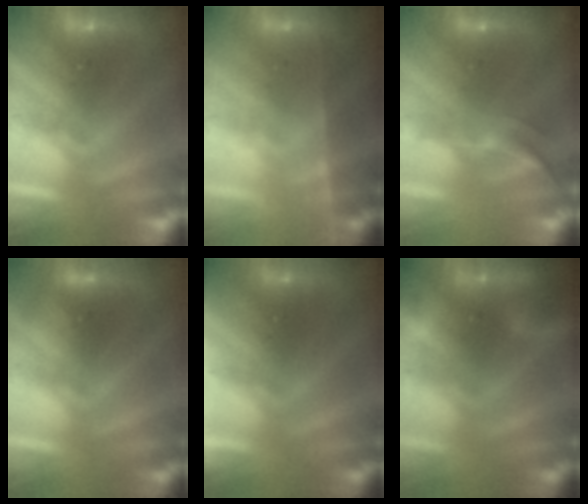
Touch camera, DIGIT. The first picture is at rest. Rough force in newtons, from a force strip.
{"total": 1.7}
{"total": 3.7}
{"total": 1.9}
{"total": 4.6}
{"total": 8.3}